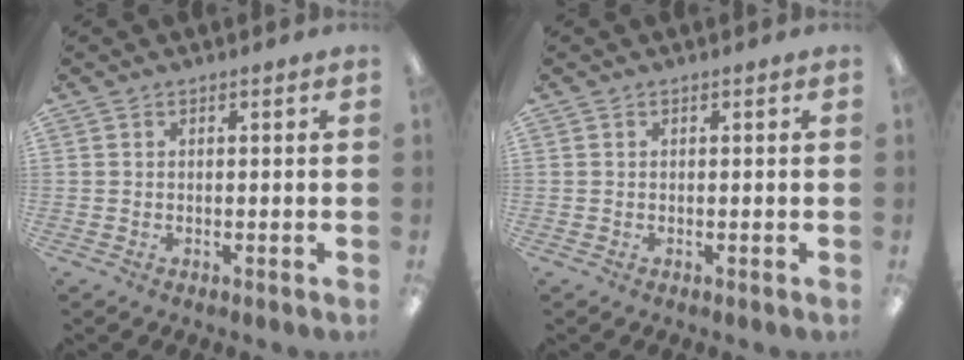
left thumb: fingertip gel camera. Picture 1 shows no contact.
{"total": 0.0}